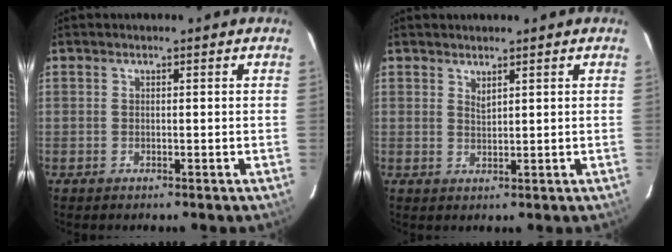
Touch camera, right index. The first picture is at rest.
{"total": 1.4, "force": [1.2, 0.2, 0.7], "torque": [-0.010, 0.000, 0.022]}